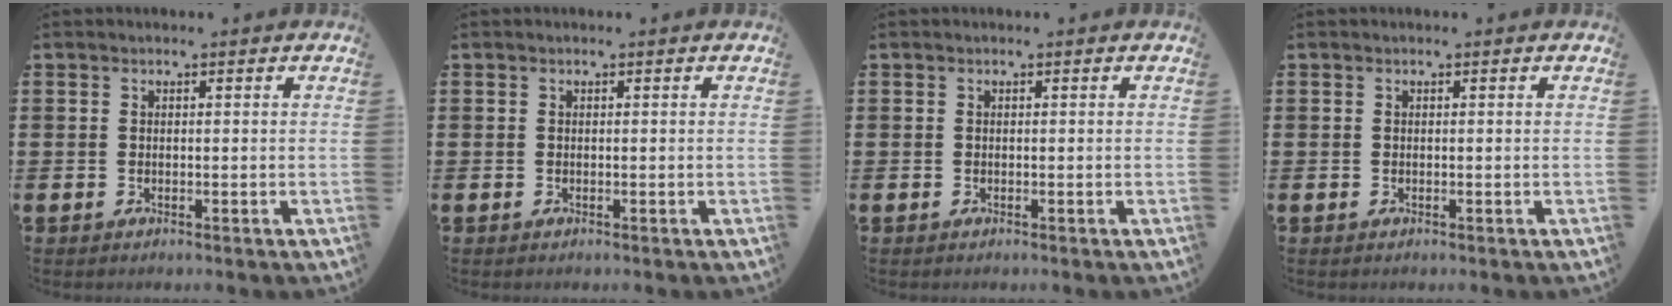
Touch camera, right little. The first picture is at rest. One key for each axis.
{"total": 0.0}
{"total": 0.0}
{"total": 0.0}